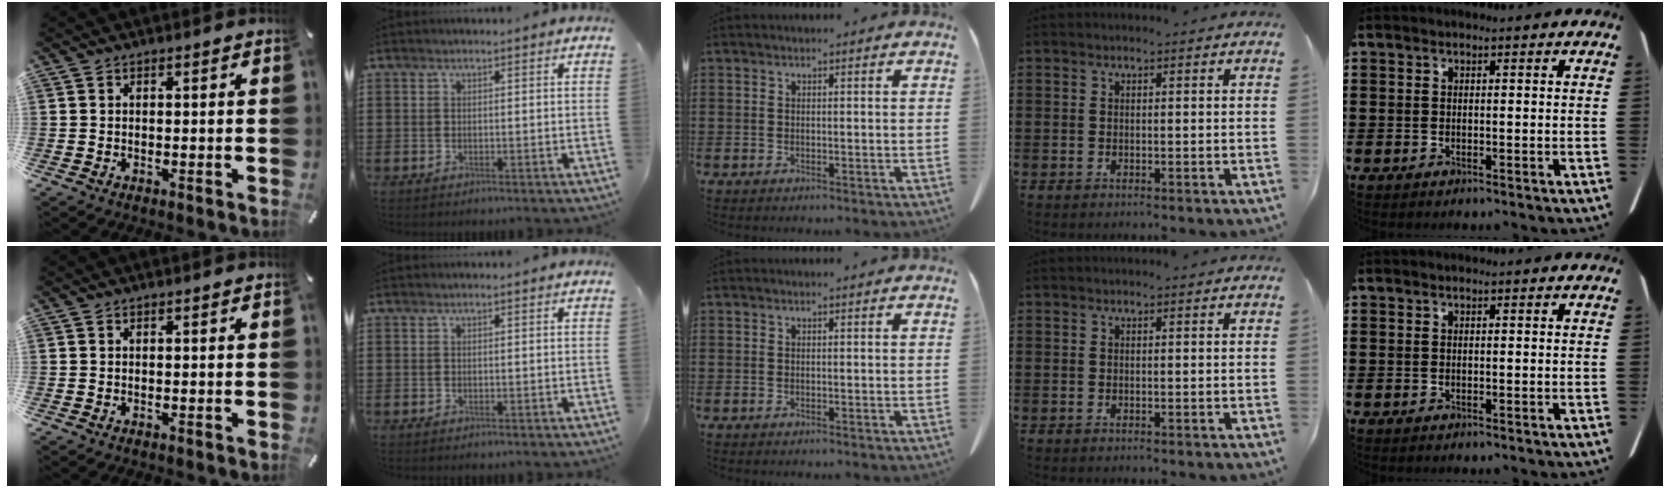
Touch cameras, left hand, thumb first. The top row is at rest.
{}